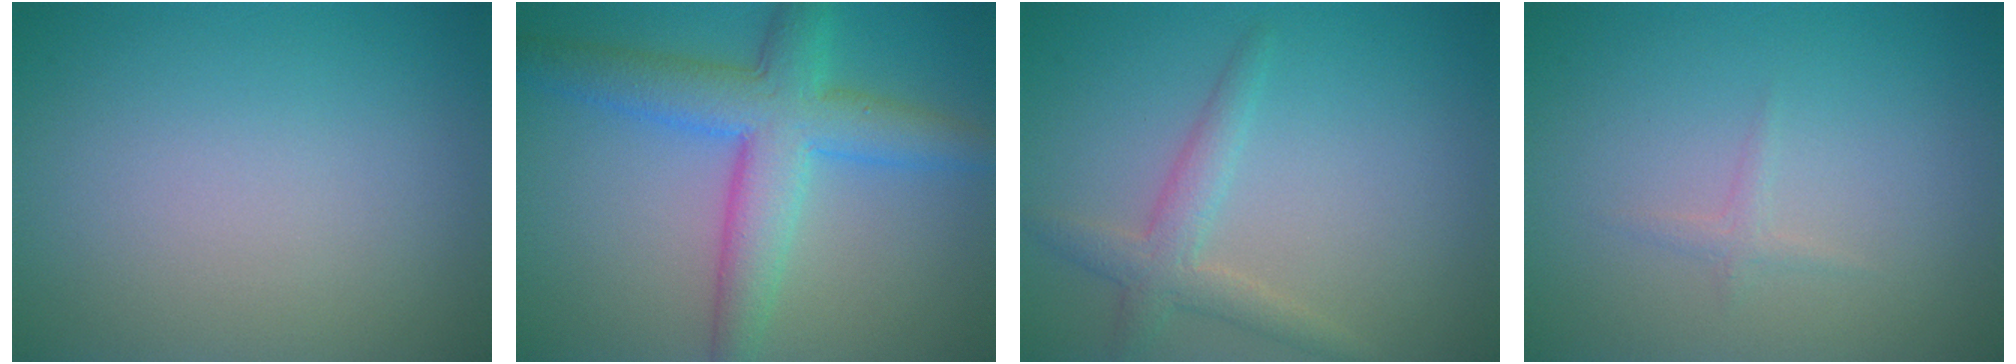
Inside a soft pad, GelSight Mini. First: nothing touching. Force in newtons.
{"total": 6.7, "press": 6.7, "slide": 0.1}
{"total": 2.6, "press": 2.6, "slide": 0.1}
{"total": 0.8, "press": 0.8, "slide": 0.0}